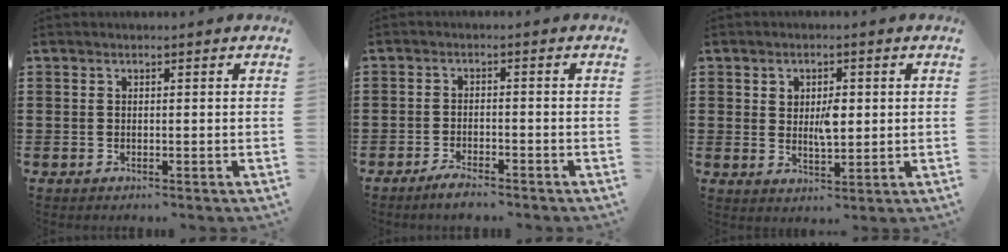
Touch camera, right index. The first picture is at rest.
{"total": 2.3, "force": [-2.2, 0.1, 0.7], "torque": [-0.017, 0.002, -0.042]}
{"total": 3.9, "force": [0.8, 1.9, 3.2], "torque": [-0.060, 0.004, 0.012]}